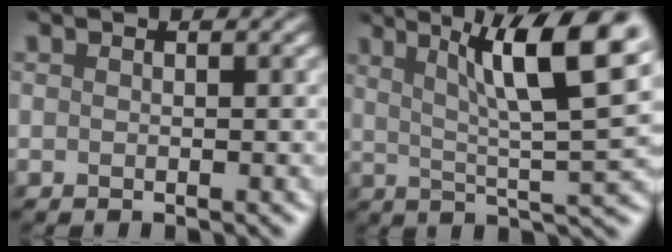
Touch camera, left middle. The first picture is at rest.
{"total": 11.1, "force": [4.7, 2.4, 9.8], "torque": [-0.146, 0.014, 0.077]}